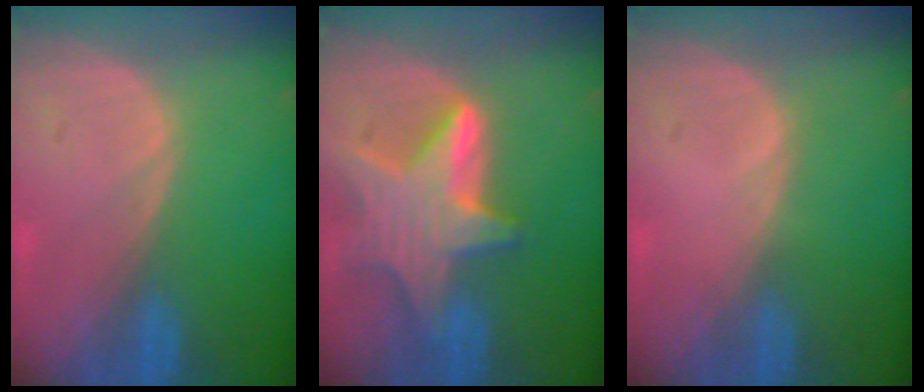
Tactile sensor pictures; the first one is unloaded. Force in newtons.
{"total": 9.4, "press": 9.4, "slide": 0.8}
{"total": 0.5, "press": 0.1, "slide": 0.5}